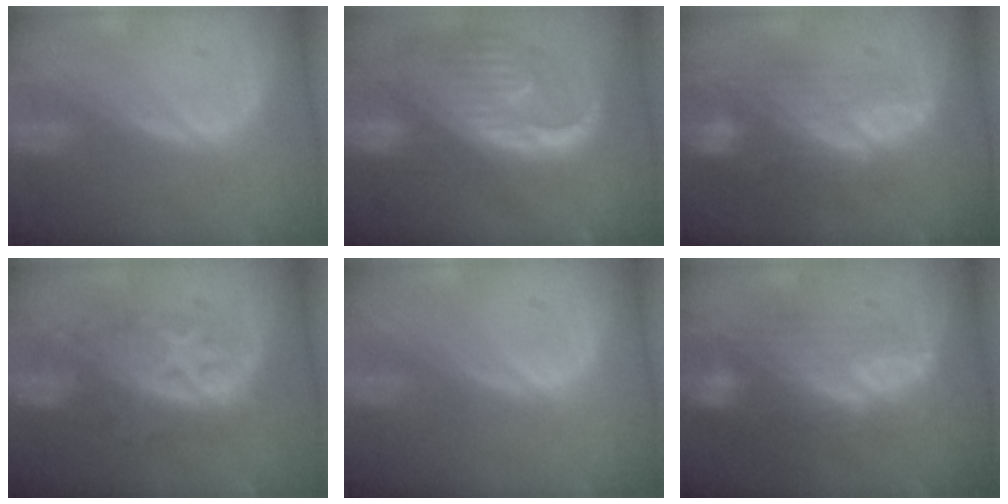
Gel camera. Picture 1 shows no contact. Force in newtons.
{"total": 13.2, "press": 11.4, "slide": 6.7}
{"total": 9.7, "press": 8.2, "slide": 5.2}
{"total": 8.3, "press": 8.0, "slide": 2.2}
{"total": 0.0}
{"total": 9.2, "press": 8.2, "slide": 4.3}